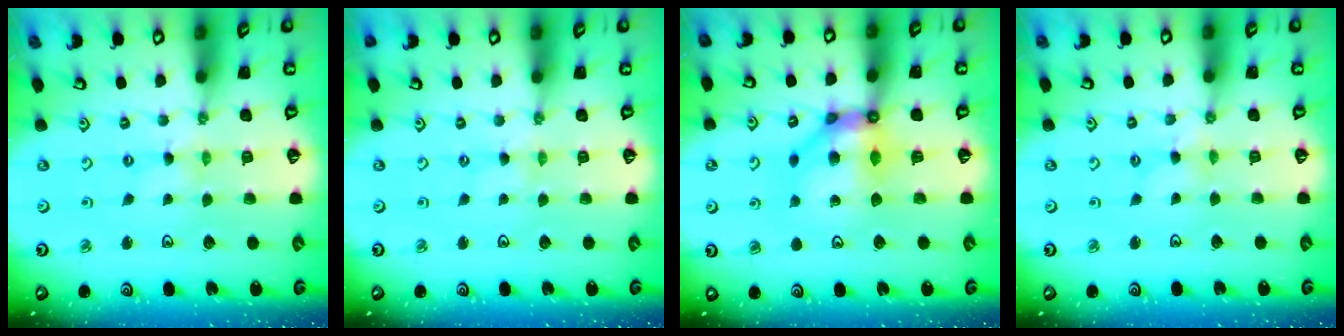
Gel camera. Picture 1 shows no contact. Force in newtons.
{"total": 0.0}
{"total": 11.1, "press": 11.0, "slide": 1.1}
{"total": 1.9, "press": 1.9, "slide": 0.3}